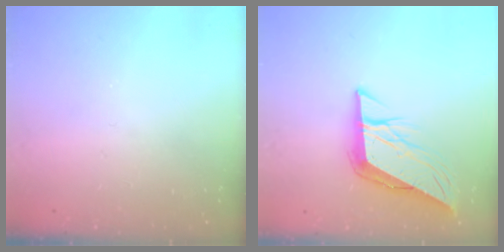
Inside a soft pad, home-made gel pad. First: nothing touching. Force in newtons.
{"total": 9.2, "press": 9.1, "slide": 0.8}